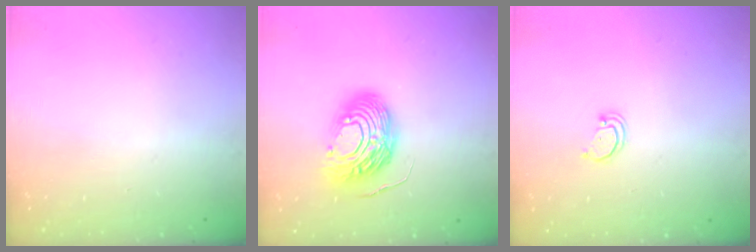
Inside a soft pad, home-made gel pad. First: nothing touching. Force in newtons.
{"total": 13.0, "press": 13.0, "slide": 1.1}
{"total": 1.6, "press": 1.6, "slide": 0.1}